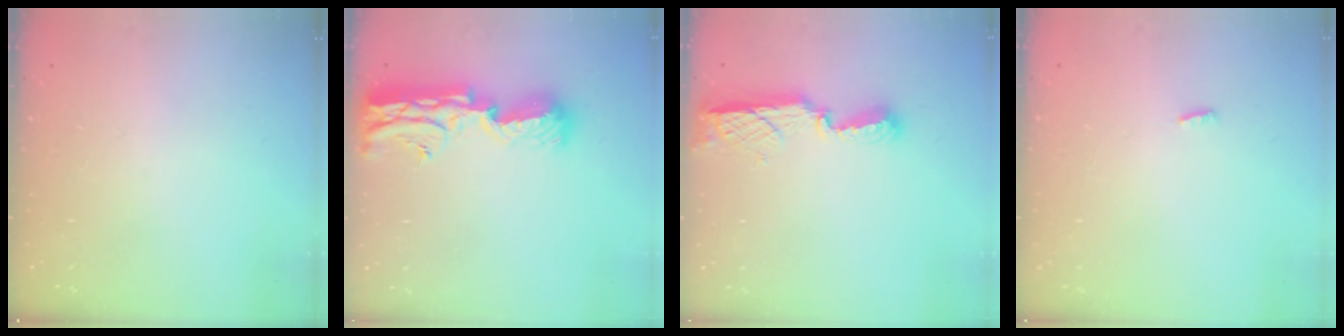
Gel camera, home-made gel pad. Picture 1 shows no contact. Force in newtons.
{"total": 20.1, "press": 19.4, "slide": 5.5}
{"total": 7.6, "press": 7.6, "slide": 0.2}
{"total": 2.3, "press": 2.1, "slide": 0.8}